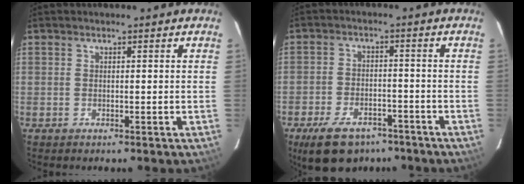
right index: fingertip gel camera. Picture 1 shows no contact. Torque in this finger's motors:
{"motor_torque": [0.91, -0.79, 0.47, 0.04]}